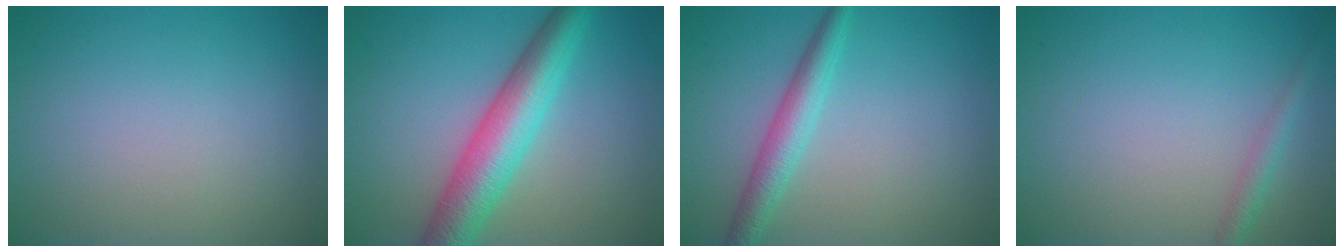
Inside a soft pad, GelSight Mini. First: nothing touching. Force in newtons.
{"total": 6.7, "press": 6.7, "slide": 0.1}
{"total": 3.1, "press": 3.1, "slide": 0.1}
{"total": 1.6, "press": 1.6, "slide": 0.1}